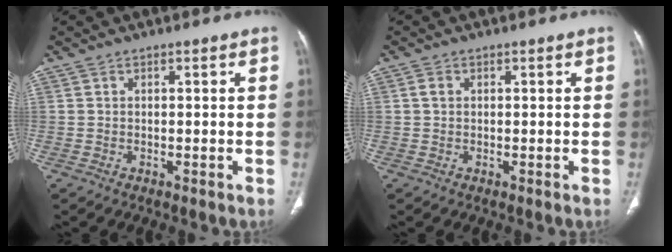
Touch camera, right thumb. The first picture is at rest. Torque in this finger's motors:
{"motor_torque": [0.24, 0.15, 0.29, -0.18, -0.02]}